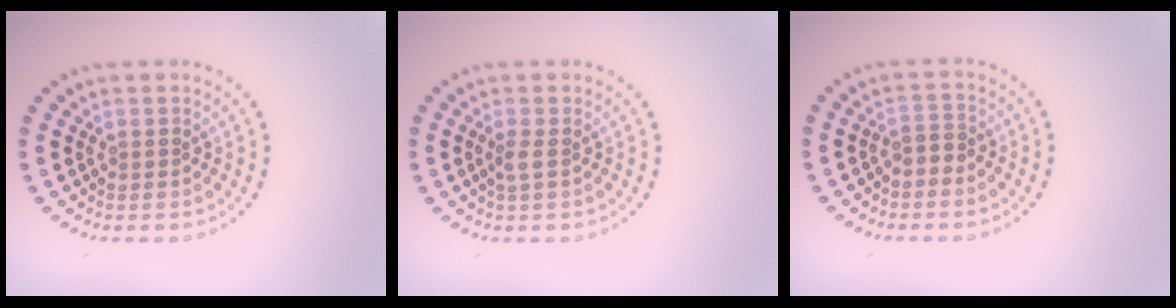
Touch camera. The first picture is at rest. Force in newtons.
{"total": 0.9, "press": 0.7, "slide": 0.6}
{"total": 1.3, "press": 1.0, "slide": 0.8}